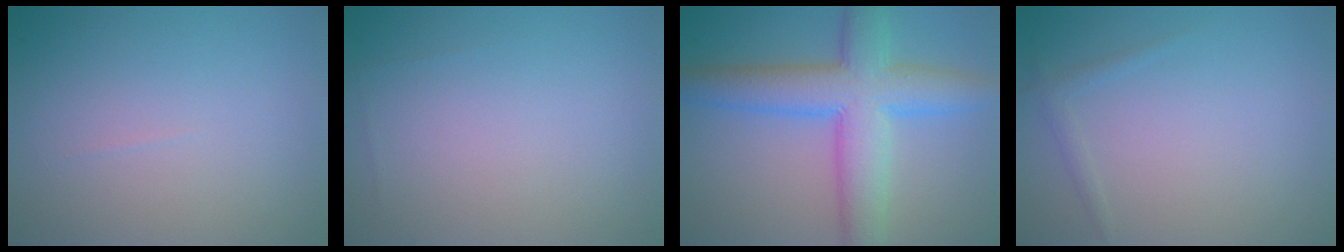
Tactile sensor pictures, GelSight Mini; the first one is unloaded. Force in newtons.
{"total": 0.0}
{"total": 8.4, "press": 8.4, "slide": 0.2}
{"total": 0.9, "press": 0.9, "slide": 0.1}